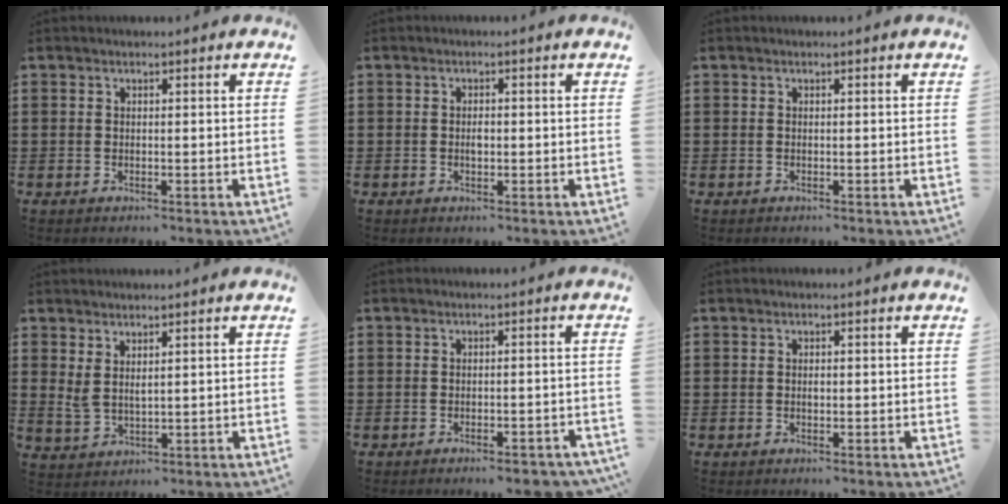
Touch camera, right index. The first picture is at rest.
{"total": 1.4, "force": [-0.1, 0.6, 1.2], "torque": [-0.023, 0.003, -0.003]}
{"total": 0.0}
{"total": 2.5, "force": [1.8, 0.7, 1.5], "torque": [-0.040, 0.001, 0.031]}
{"total": 2.2, "force": [-2.0, 0.0, 1.0], "torque": [-0.018, -0.002, -0.037]}
{"total": 0.7, "force": [0.0, 0.4, 0.6], "torque": [-0.012, 0.000, -0.001]}